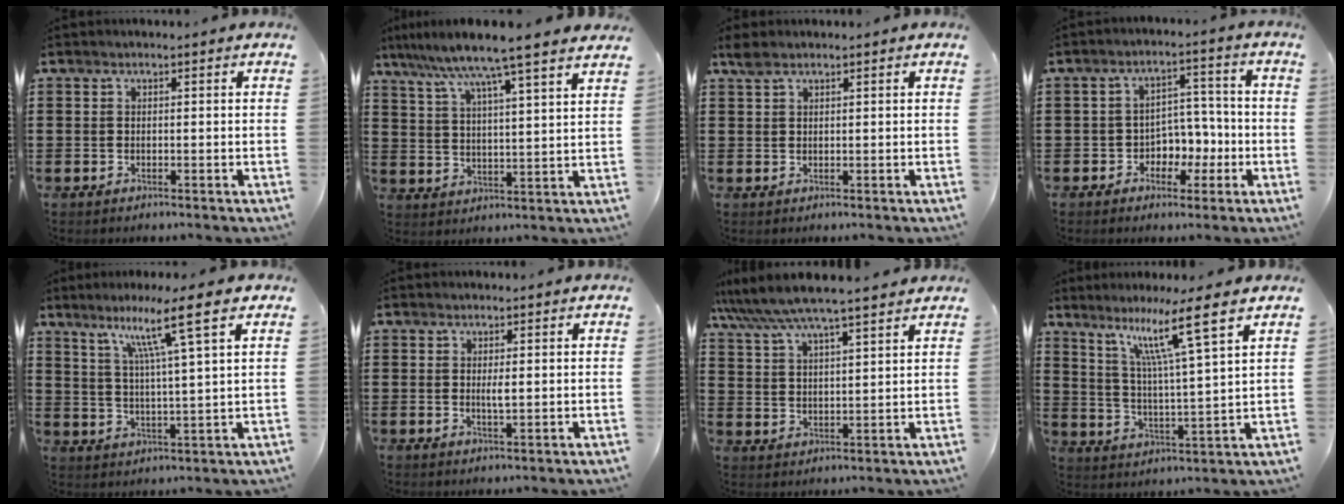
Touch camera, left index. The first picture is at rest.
{"total": 7.4, "force": [6.4, -1.1, 3.6], "torque": [-0.096, -0.040, 0.103]}
{"total": 1.7, "force": [1.3, 0.8, 0.9], "torque": [-0.021, 0.004, 0.024]}
{"total": 5.0, "force": [-1.8, 4.1, 2.2], "torque": [-0.044, 0.009, -0.035]}
{"total": 9.8, "force": [6.0, -0.5, 7.6], "torque": [-0.148, -0.019, 0.094]}
{"total": 1.9, "force": [0.3, 0.3, 1.9], "torque": [-0.036, -0.003, 0.004]}
{"total": 6.4, "force": [5.8, 0.4, 2.8], "torque": [-0.076, -0.027, 0.099]}
{"total": 10.6, "force": [7.4, -0.5, 7.6], "torque": [-0.153, -0.034, 0.117]}